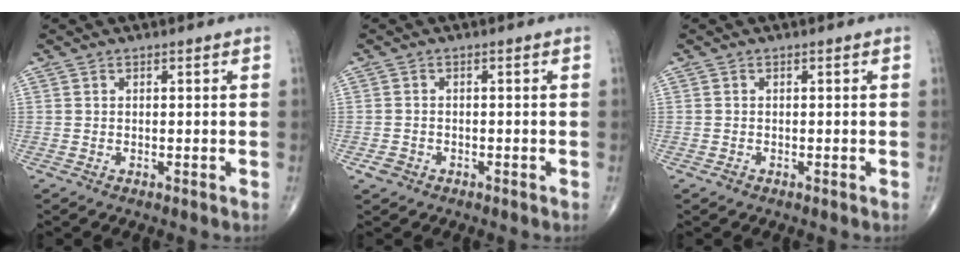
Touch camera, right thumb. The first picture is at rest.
{"total": 1.9, "force": [-1.0, 1.5, 0.6], "torque": [-0.012, 0.008, -0.016]}
{"total": 0.7, "force": [-0.5, 0.6, 0.2], "torque": [-0.004, 0.001, -0.011]}